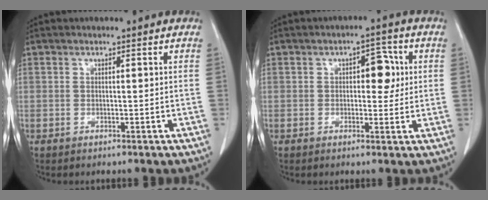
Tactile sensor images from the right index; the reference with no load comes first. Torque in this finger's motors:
{"motor_torque": [0.26, 0.02, 0.09, 0.02]}